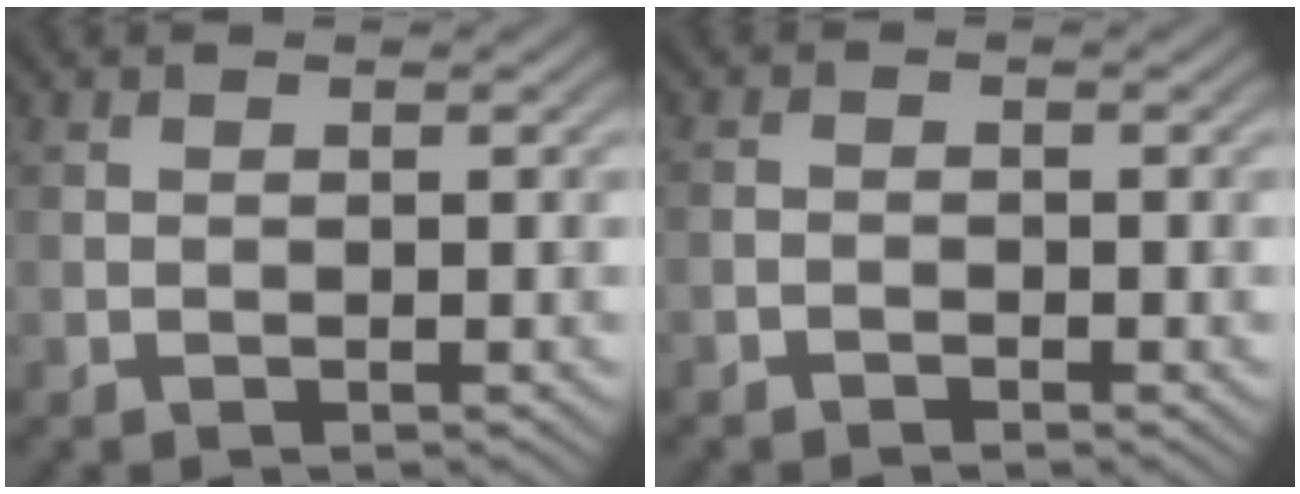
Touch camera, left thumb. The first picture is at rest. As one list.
[{"total": 1.1, "force": [-0.9, 0.5, 0.3], "torque": [-0.005, 0.000, -0.019]}]